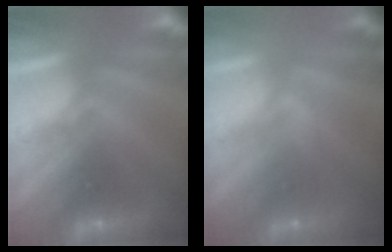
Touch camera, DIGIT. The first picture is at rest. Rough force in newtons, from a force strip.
{"total": 2.1}